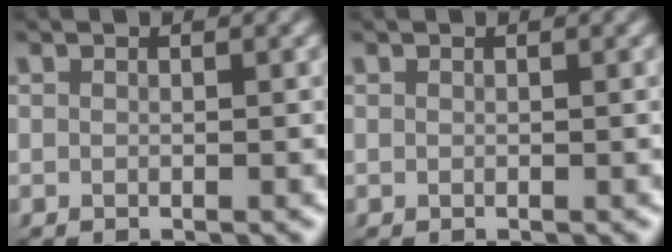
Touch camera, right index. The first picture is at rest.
{"total": 0.0}